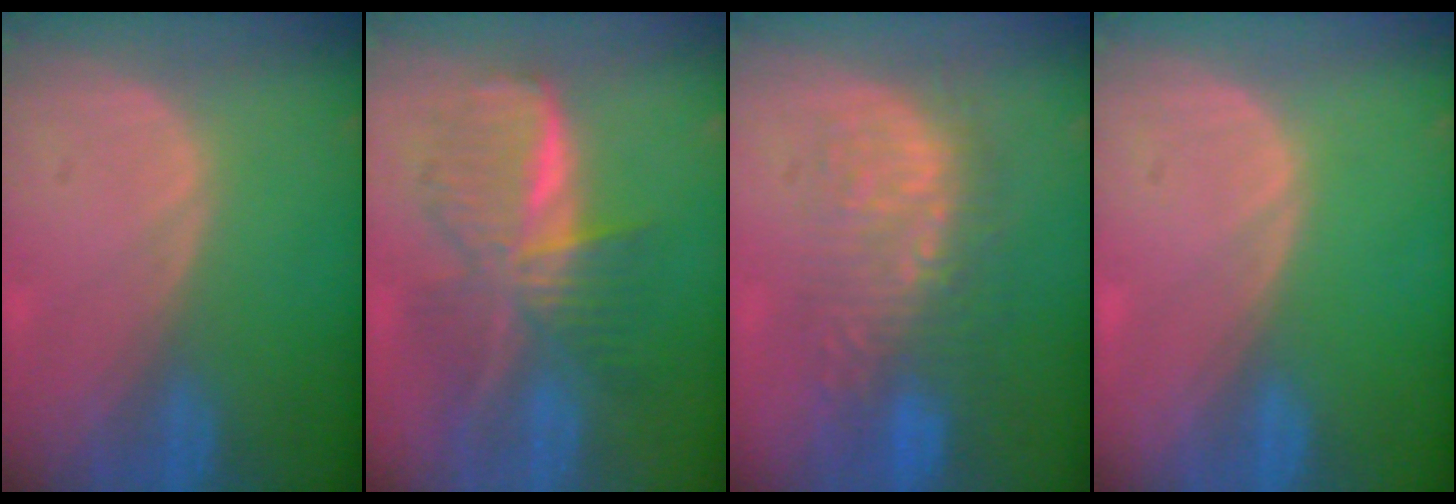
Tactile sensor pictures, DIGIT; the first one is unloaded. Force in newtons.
{"total": 9.3, "press": 9.3, "slide": 0.7}
{"total": 9.5, "press": 8.8, "slide": 3.5}
{"total": 0.0}